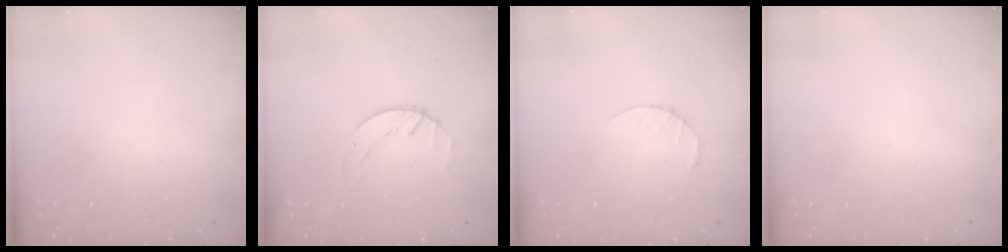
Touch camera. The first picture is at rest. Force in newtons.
{"total": 1.7, "press": 1.7, "slide": 0.3}
{"total": 2.5, "press": 2.5, "slide": 0.3}
{"total": 0.0}